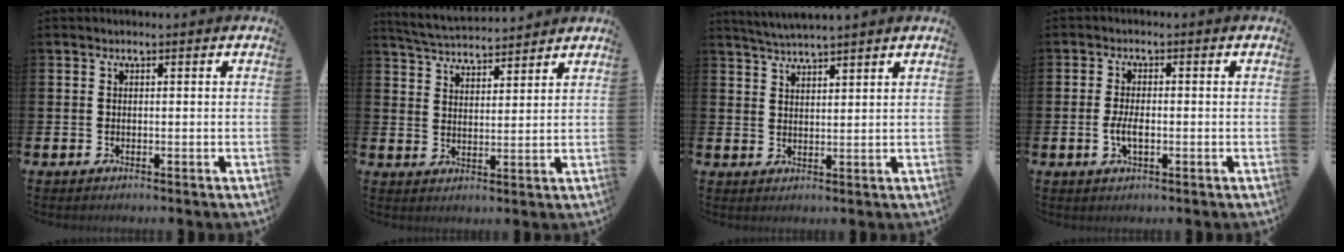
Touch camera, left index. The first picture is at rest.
{"total": 4.8, "force": [4.8, 0.4, 0.2], "torque": [-0.021, -0.029, 0.086]}
{"total": 3.4, "force": [3.4, -0.5, 0.2], "torque": [-0.017, -0.012, 0.063]}
{"total": 2.9, "force": [-0.6, 1.3, 2.5], "torque": [-0.040, -0.001, -0.012]}